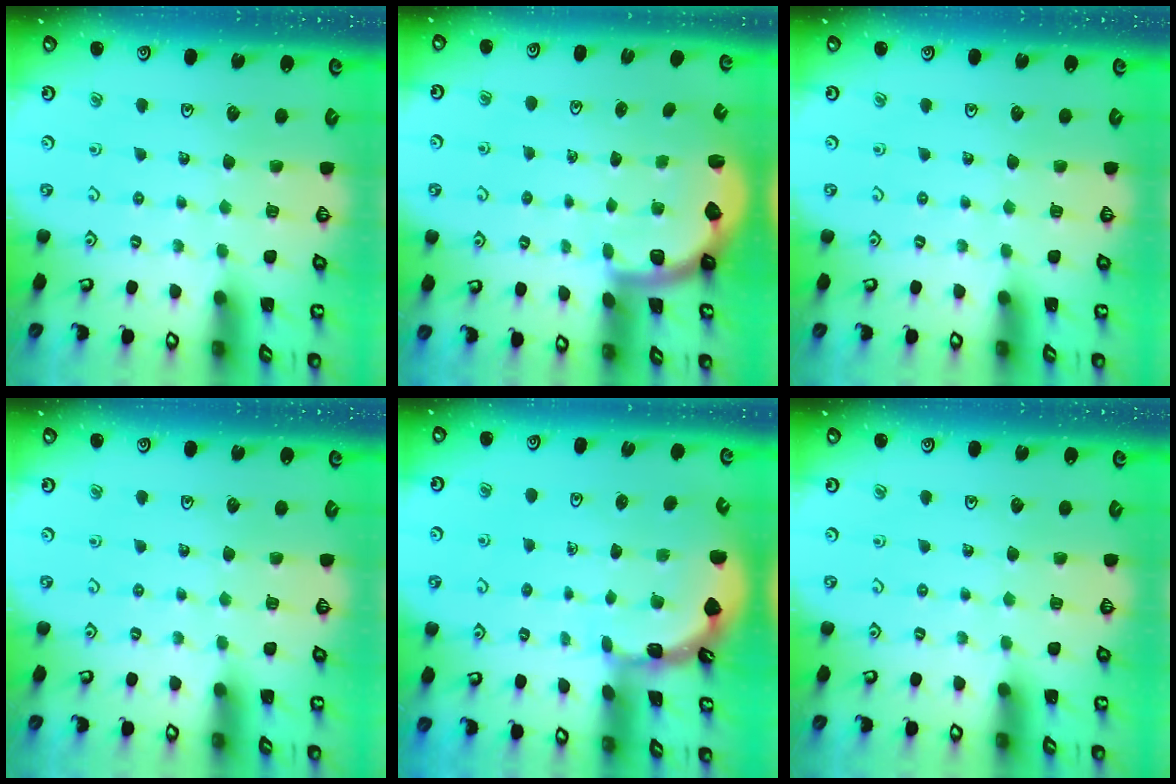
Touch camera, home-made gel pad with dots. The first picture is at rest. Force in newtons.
{"total": 2.0, "press": 2.0, "slide": 0.5}
{"total": 0.0}
{"total": 0.0}
{"total": 1.6, "press": 1.6, "slide": 0.1}
{"total": 0.0}